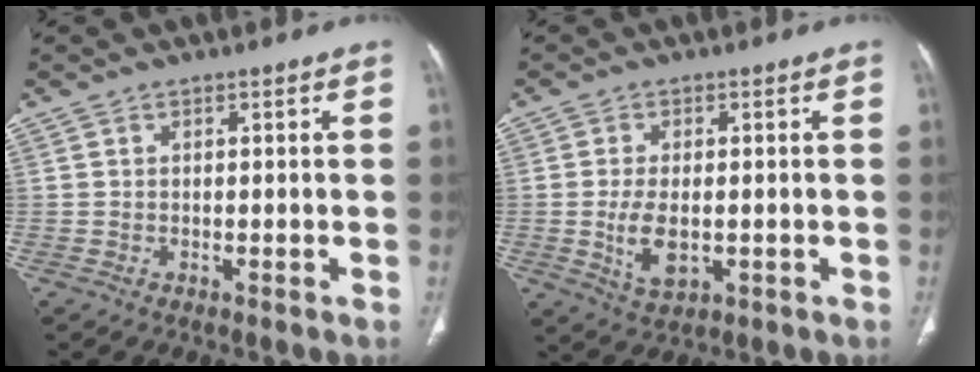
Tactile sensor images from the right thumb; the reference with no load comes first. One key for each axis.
{"total": 6.7, "fx": -1.0, "fy": 3.6, "fz": 5.5, "tx": -0.106, "ty": -0.008, "tz": -0.009}